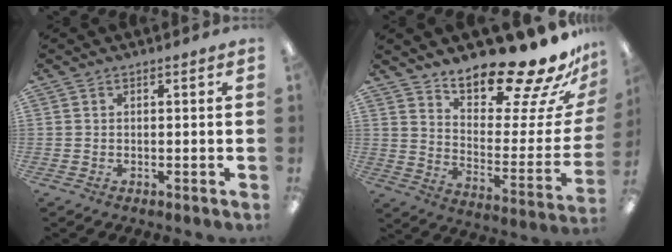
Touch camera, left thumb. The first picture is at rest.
{"total": 19.3, "force": [16.8, 4.6, 8.2], "torque": [-0.113, -0.137, 0.276]}